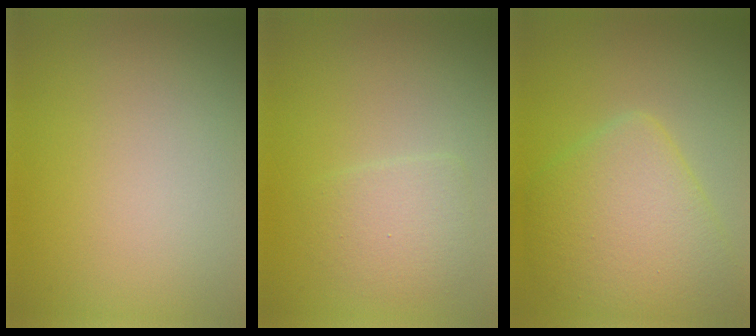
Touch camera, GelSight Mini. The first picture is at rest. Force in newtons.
{"total": 2.4, "press": 2.4, "slide": 0.1}
{"total": 6.5, "press": 6.5, "slide": 0.2}